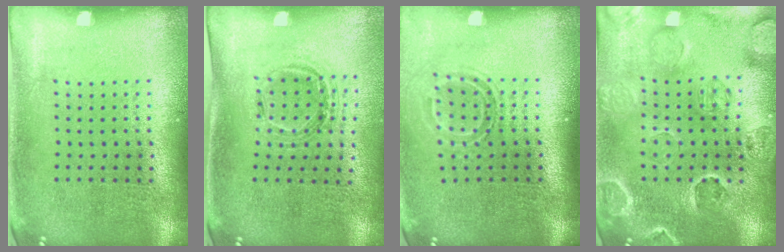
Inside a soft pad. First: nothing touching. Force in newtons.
{"total": 1.0, "press": 1.0, "slide": 0.1}
{"total": 1.6, "press": 1.1, "slide": 1.2}
{"total": 2.7, "press": 2.6, "slide": 0.6}